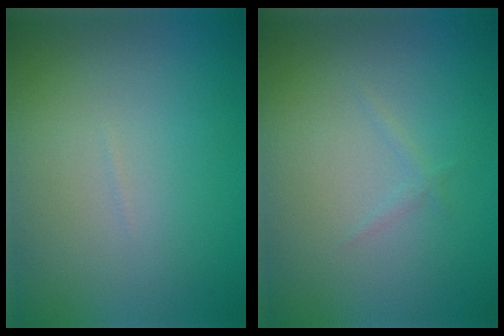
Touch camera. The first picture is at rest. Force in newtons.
{"total": 0.5, "press": 0.5, "slide": 0.1}